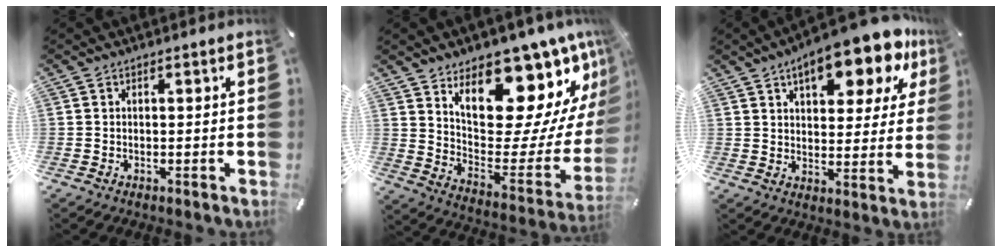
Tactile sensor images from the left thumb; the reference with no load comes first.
{"total": 20.0, "force": [14.0, 9.2, 10.9], "torque": [-0.131, -0.124, 0.230]}
{"total": 17.1, "force": [10.8, 6.8, 11.4], "torque": [-0.157, -0.056, 0.173]}